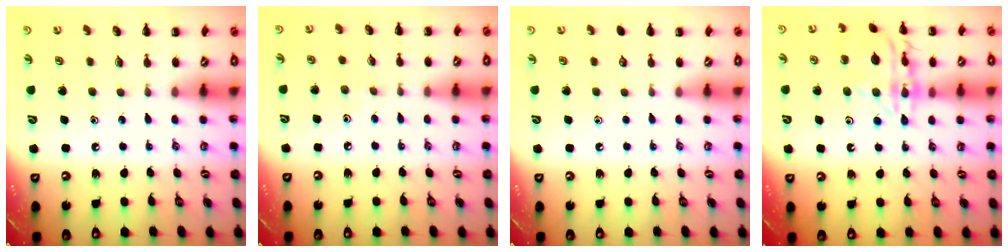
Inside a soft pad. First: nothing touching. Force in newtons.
{"total": 2.2, "press": 2.1, "slide": 0.9}
{"total": 0.0}
{"total": 15.4, "press": 15.3, "slide": 0.3}